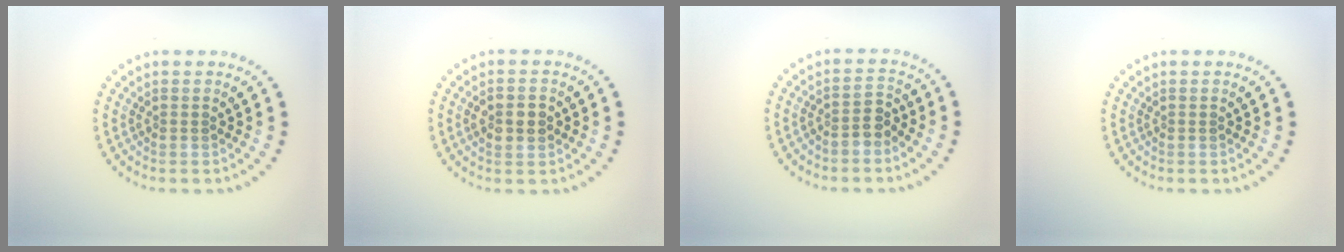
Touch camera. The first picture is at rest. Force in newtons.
{"total": 2.4, "press": 2.4, "slide": 0.3}
{"total": 2.1, "press": 1.8, "slide": 1.1}
{"total": 0.0}